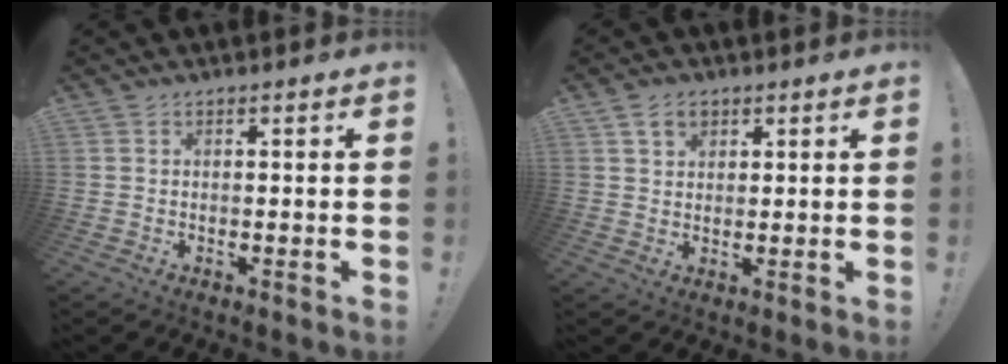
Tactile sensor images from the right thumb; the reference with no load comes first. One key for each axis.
{"total": 4.9, "fx": 2.9, "fy": 3.4, "fz": 2.2, "tx": -0.031, "ty": -0.004, "tz": 0.052}